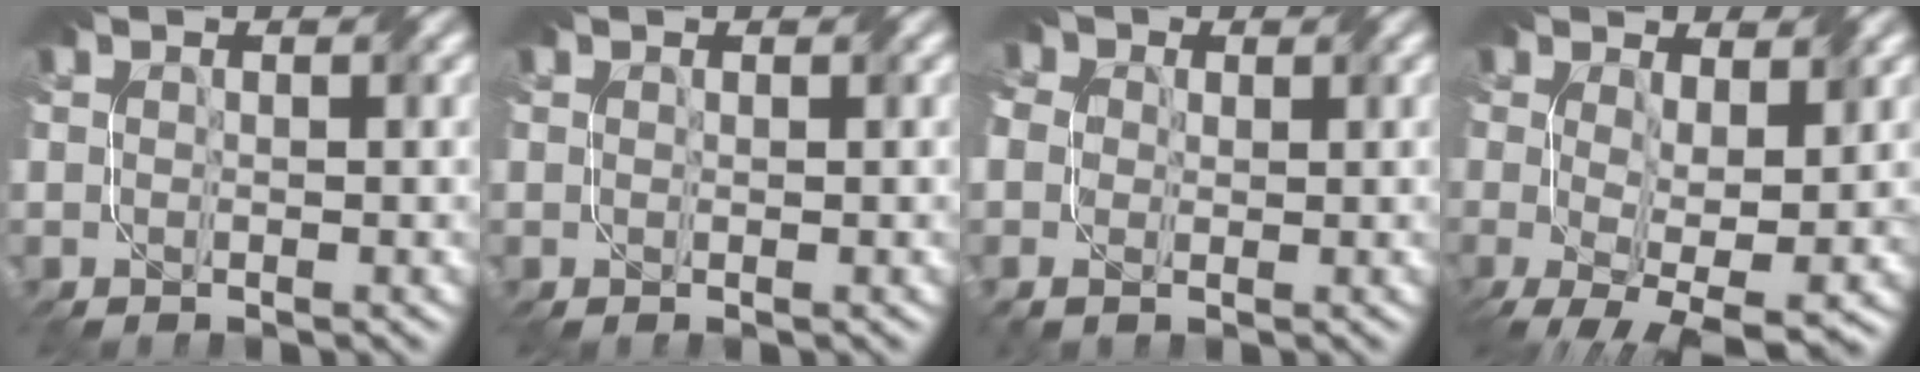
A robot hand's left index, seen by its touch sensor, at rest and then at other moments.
{"total": 0.0}
{"total": 4.9, "force": [1.1, 3.8, 2.8], "torque": [-0.069, 0.024, 0.009]}
{"total": 7.6, "force": [-1.2, 4.0, 6.4], "torque": [-0.123, -0.022, -0.004]}